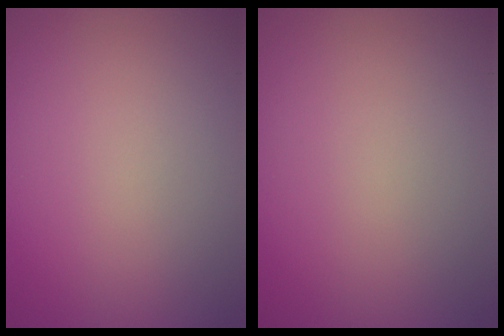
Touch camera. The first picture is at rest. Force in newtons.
{"total": 0.0}